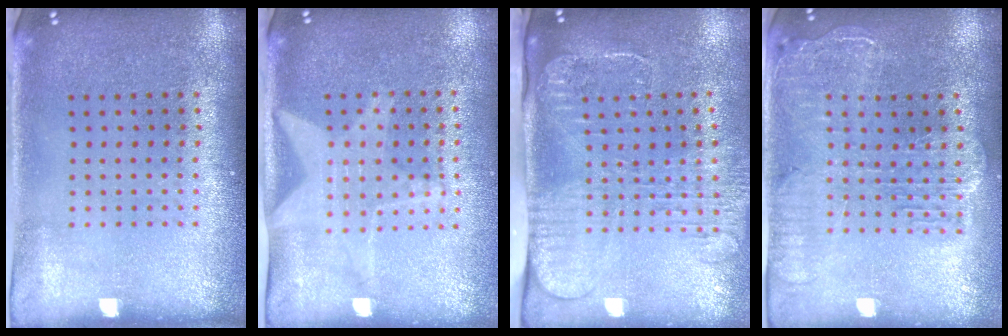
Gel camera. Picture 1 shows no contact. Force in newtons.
{"total": 1.8, "press": 1.5, "slide": 1.0}
{"total": 2.8, "press": 2.1, "slide": 1.8}
{"total": 2.2, "press": 2.0, "slide": 1.0}